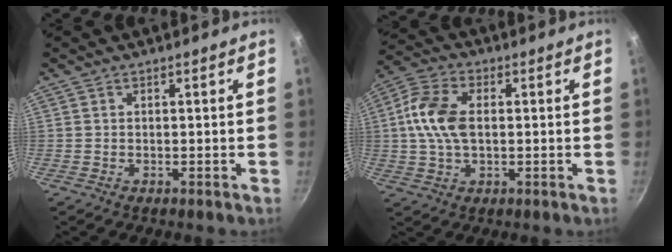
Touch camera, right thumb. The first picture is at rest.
{"total": 10.6, "force": [0.7, 6.6, 8.4], "torque": [-0.163, 0.018, 0.004]}